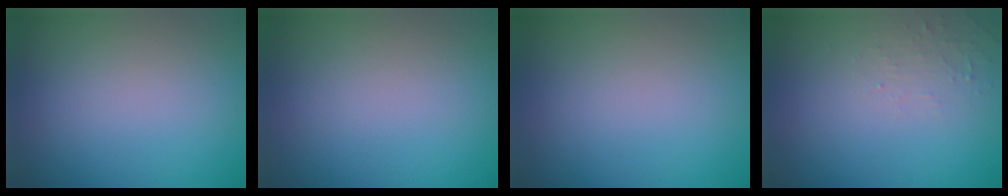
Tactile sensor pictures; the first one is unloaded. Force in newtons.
{"total": 0.0}
{"total": 0.0}
{"total": 1.2, "press": 1.2, "slide": 0.3}